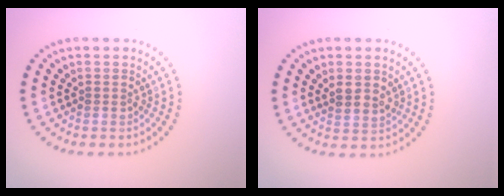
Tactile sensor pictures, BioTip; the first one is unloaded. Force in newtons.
{"total": 1.7, "press": 1.5, "slide": 0.8}